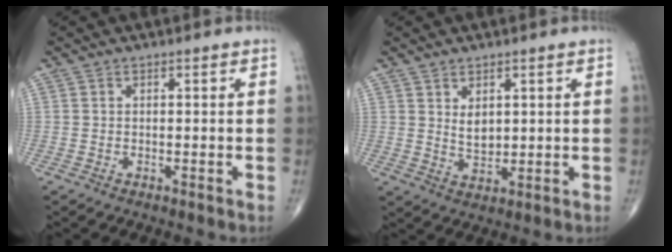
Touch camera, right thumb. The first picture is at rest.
{"total": 3.7, "force": [1.3, 2.2, 2.7], "torque": [-0.037, -0.019, 0.030]}